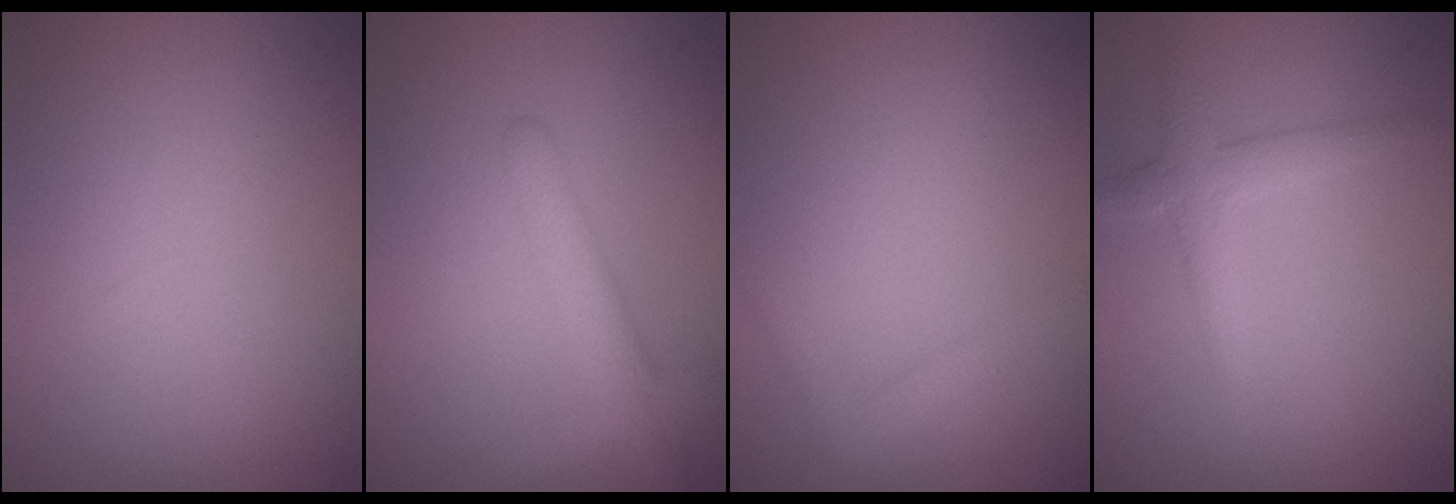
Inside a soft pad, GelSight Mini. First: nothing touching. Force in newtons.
{"total": 3.3, "press": 3.3, "slide": 0.0}
{"total": 1.3, "press": 1.3, "slide": 0.1}
{"total": 2.5, "press": 2.5, "slide": 0.1}